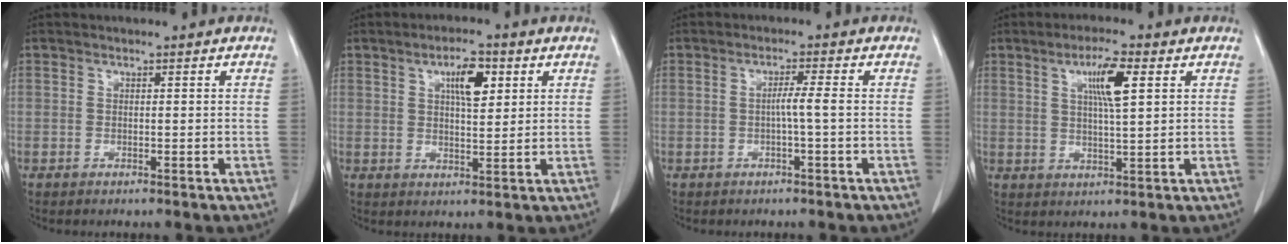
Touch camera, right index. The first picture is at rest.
{"total": 5.9, "force": [2.4, 1.9, 5.0], "torque": [-0.085, 0.004, 0.040]}
{"total": 2.4, "force": [-0.4, -0.5, 2.3], "torque": [-0.039, 0.001, -0.009]}
{"total": 6.6, "force": [2.5, 0.5, 6.1], "torque": [-0.109, 0.001, 0.042]}